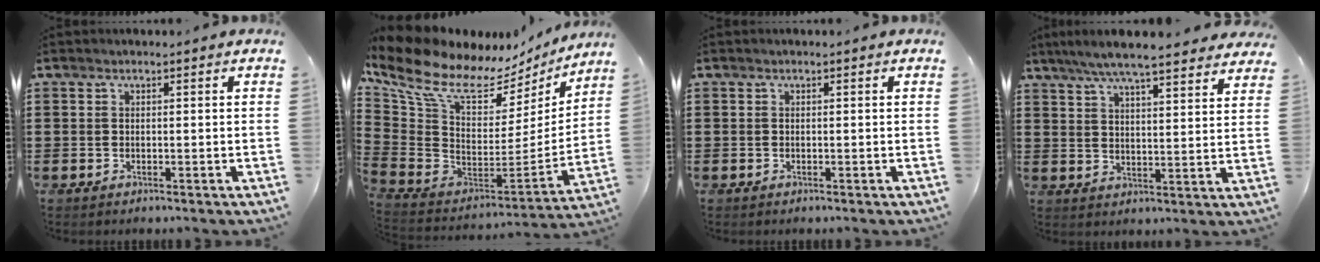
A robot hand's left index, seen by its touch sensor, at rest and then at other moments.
{"total": 11.0, "force": [7.1, 4.9, 6.8], "torque": [-0.169, -0.049, 0.120]}
{"total": 0.0}
{"total": 6.6, "force": [6.0, 0.2, 2.8], "torque": [-0.076, -0.024, 0.106]}